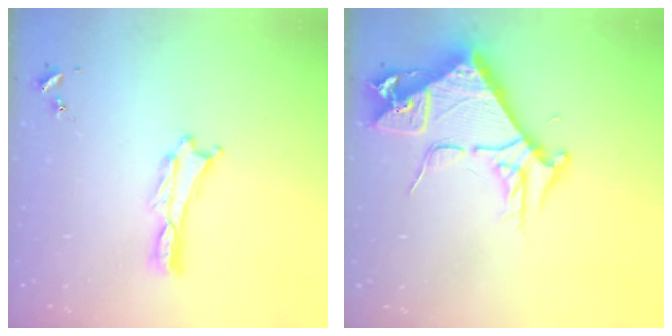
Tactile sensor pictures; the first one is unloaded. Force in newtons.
{"total": 8.6, "press": 8.6, "slide": 1.0}